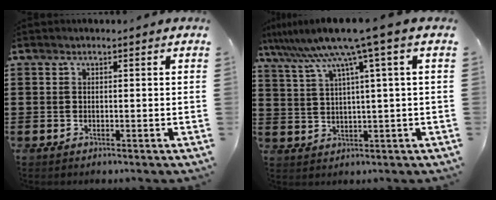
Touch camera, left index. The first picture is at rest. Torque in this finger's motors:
{"motor_torque": [2.14, 0.00, 1.05, 0.21]}